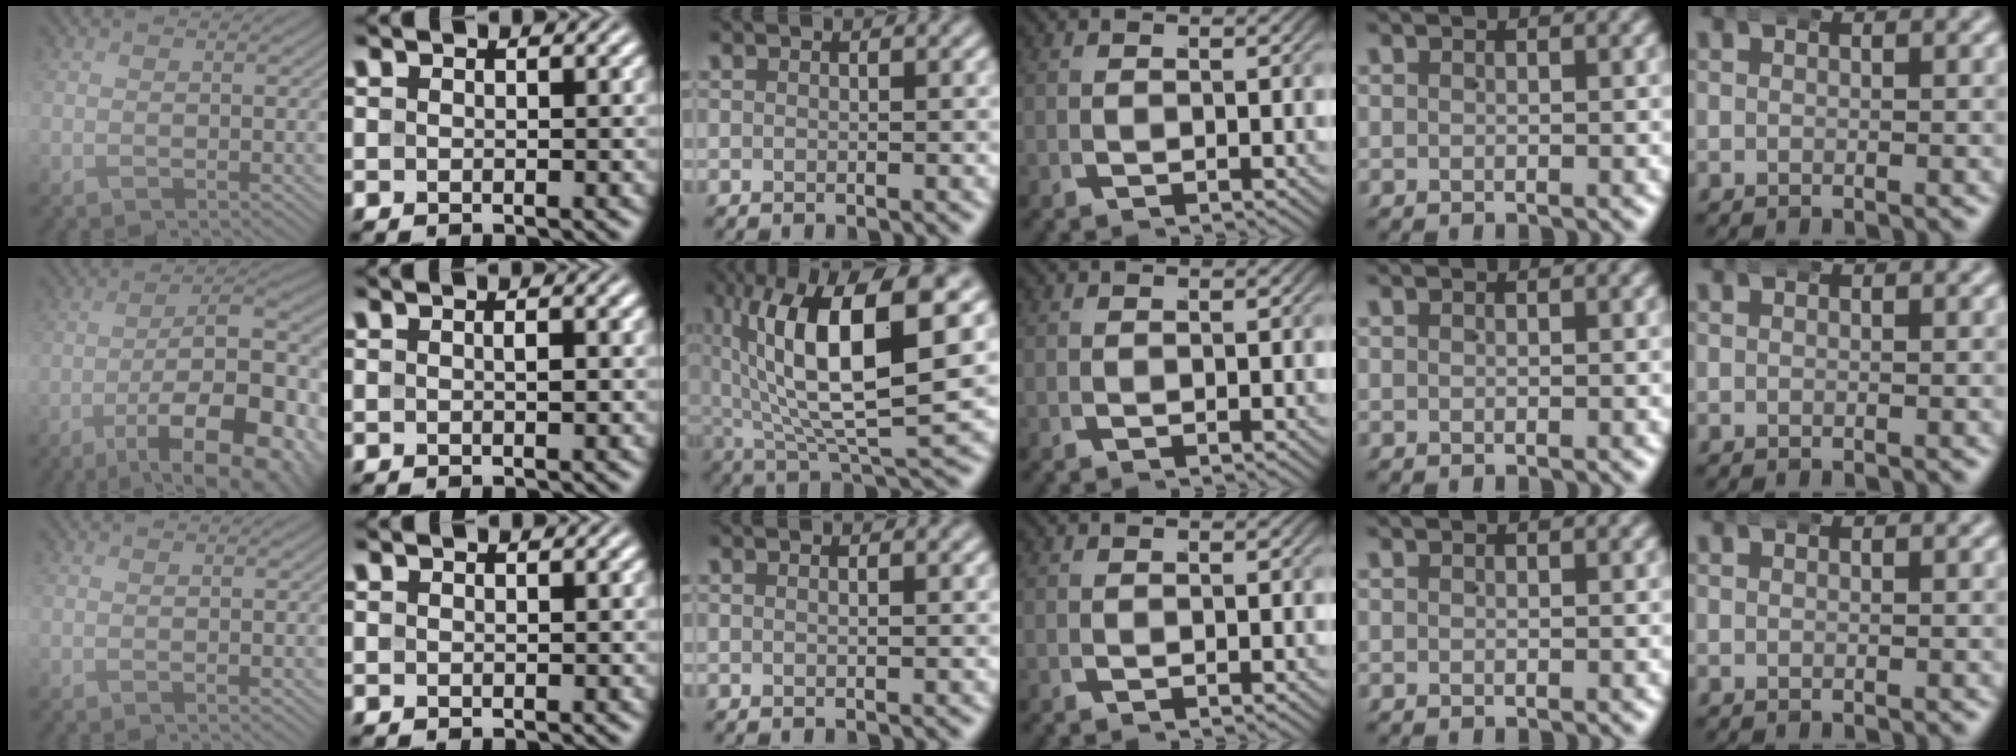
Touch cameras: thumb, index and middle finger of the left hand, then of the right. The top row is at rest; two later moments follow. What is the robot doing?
{"motion": "wrap", "object": "arm wrap"}